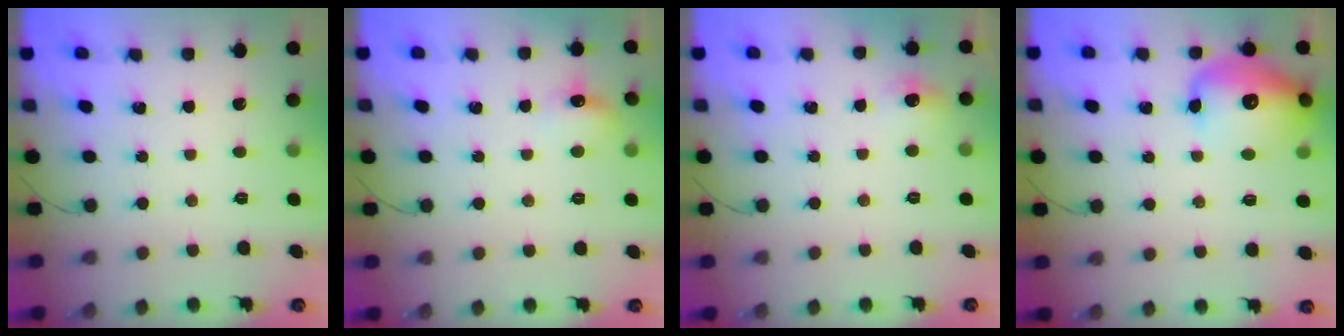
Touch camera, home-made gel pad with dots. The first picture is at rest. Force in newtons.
{"total": 6.9, "press": 6.7, "slide": 1.9}
{"total": 4.9, "press": 4.6, "slide": 1.7}
{"total": 15.6, "press": 15.4, "slide": 2.5}